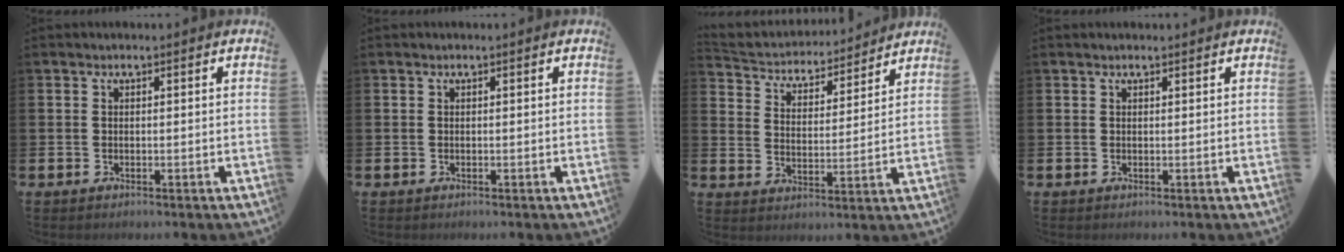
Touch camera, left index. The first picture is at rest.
{"total": 0.0}
{"total": 4.4, "force": [4.2, 1.5, 0.0], "torque": [-0.032, -0.042, 0.066]}
{"total": 0.6, "force": [0.6, 0.1, 0.2], "torque": [-0.002, 0.000, 0.010]}